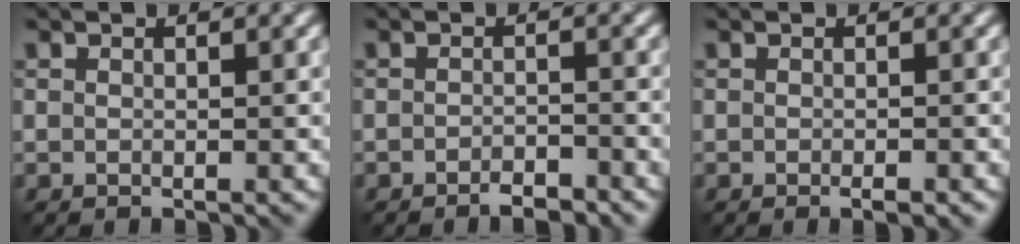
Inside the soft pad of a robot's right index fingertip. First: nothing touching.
{"total": 1.8, "force": [-1.4, 0.4, 1.0], "torque": [-0.012, 0.001, -0.024]}
{"total": 1.3, "force": [-0.7, 0.2, 1.0], "torque": [-0.013, -0.005, -0.009]}